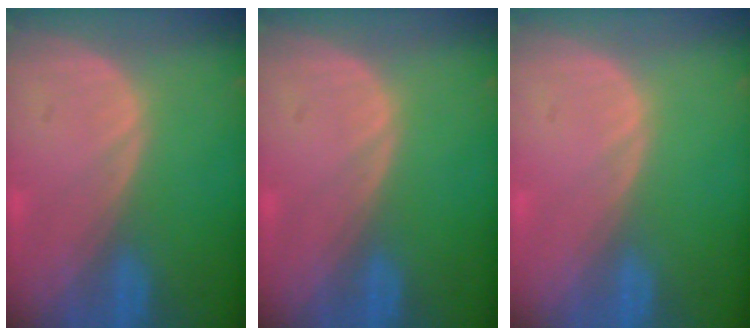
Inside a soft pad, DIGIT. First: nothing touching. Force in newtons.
{"total": 0.0}
{"total": 0.0}